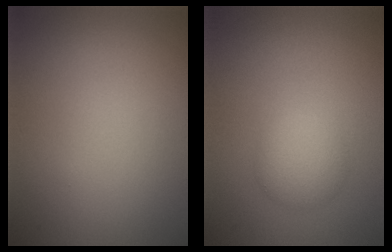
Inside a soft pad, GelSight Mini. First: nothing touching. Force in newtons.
{"total": 2.9, "press": 2.9, "slide": 0.0}